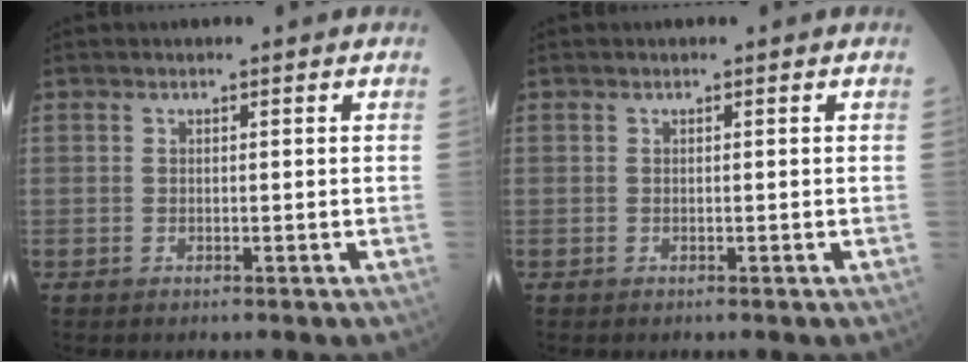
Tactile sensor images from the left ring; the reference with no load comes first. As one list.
[{"total": 0.0}]